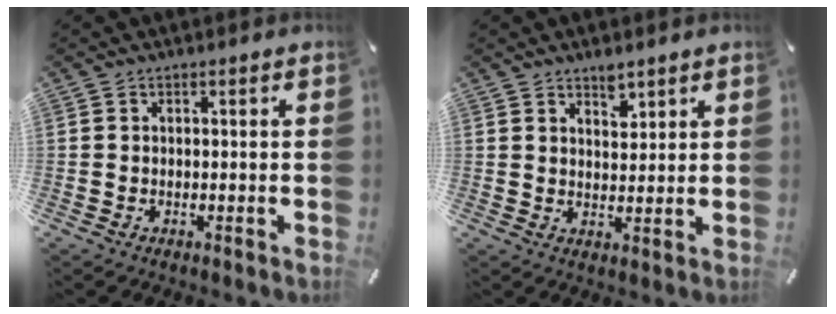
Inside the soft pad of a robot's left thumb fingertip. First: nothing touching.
{"total": 3.9, "force": [3.1, 1.9, 1.3], "torque": [-0.001, -0.024, 0.050]}